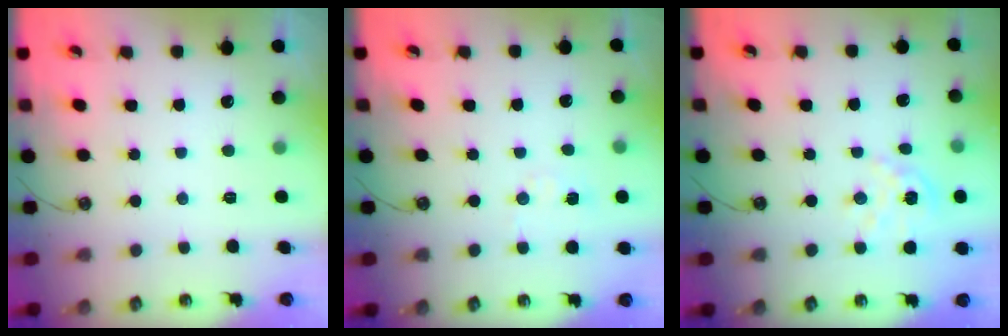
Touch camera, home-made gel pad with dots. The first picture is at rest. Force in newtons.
{"total": 5.1, "press": 5.1, "slide": 0.5}
{"total": 5.9, "press": 5.9, "slide": 0.5}